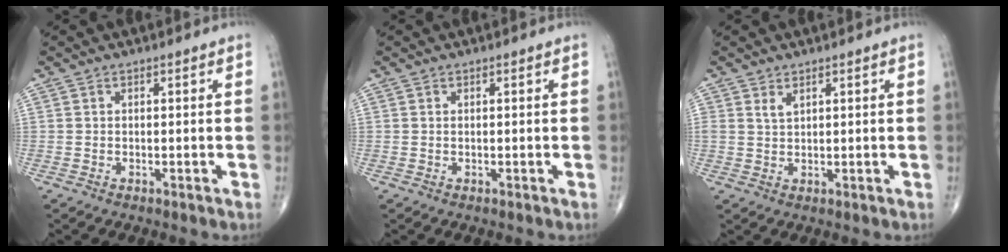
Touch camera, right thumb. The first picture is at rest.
{"total": 0.0}
{"total": 1.7, "force": [1.2, 0.8, 1.0], "torque": [-0.014, -0.006, 0.028]}